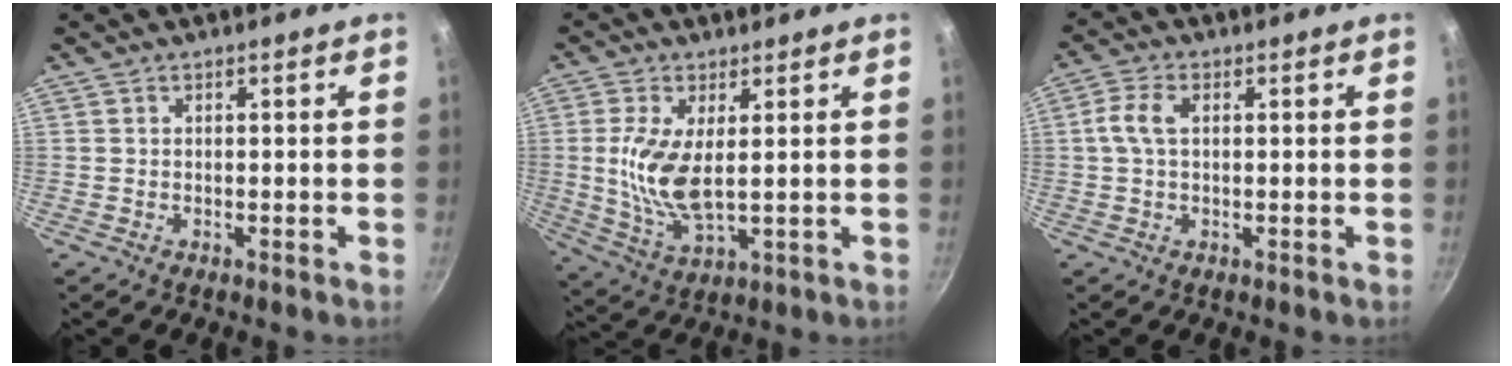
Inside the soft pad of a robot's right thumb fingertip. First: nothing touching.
{"total": 10.1, "force": [0.9, 4.3, 9.1], "torque": [-0.191, -0.017, 0.027]}
{"total": 4.7, "force": [0.7, 2.7, 3.8], "torque": [-0.095, 0.013, 0.011]}